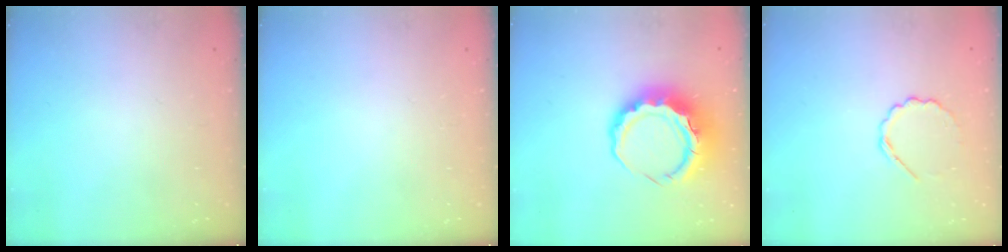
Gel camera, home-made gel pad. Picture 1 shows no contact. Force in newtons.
{"total": 0.0}
{"total": 8.8, "press": 8.6, "slide": 1.7}
{"total": 5.8, "press": 5.6, "slide": 1.8}